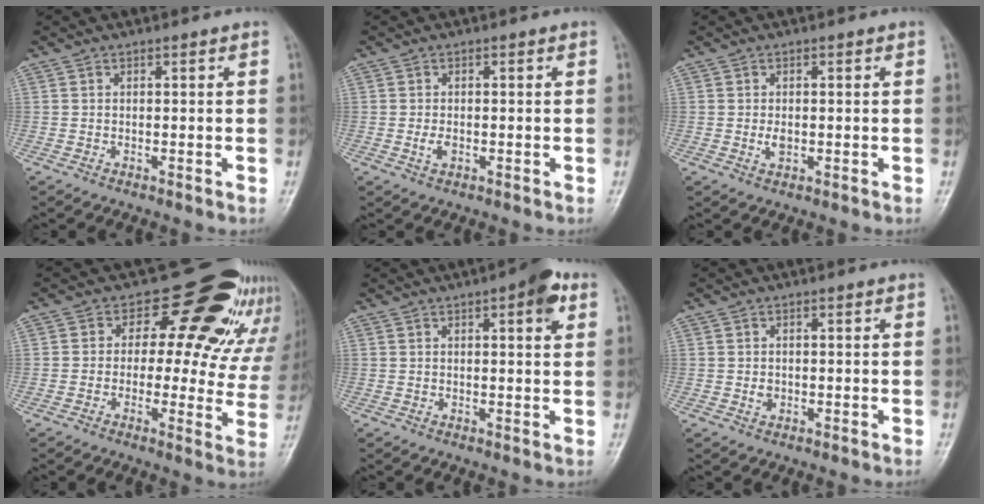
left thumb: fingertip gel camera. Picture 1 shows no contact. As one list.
[{"total": 2.2, "force": [-0.4, 1.4, 1.6], "torque": [-0.026, 0.000, -0.009]}, {"total": 2.3, "force": [-0.1, 1.5, 1.7], "torque": [-0.025, -0.002, -0.003]}, {"total": 18.4, "force": [11.7, 9.2, 10.7], "torque": [-0.087, -0.040, 0.128]}, {"total": 5.6, "force": [2.5, 1.9, 4.7], "torque": [-0.050, -0.003, 0.024]}, {"total": 1.6, "force": [-0.2, 1.4, 0.8], "torque": [-0.006, 0.002, -0.003]}]